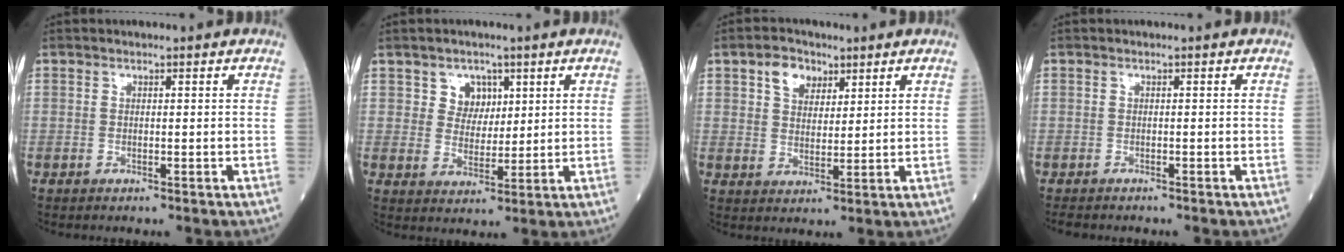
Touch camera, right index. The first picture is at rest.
{"total": 4.2, "force": [2.0, 3.4, 1.3], "torque": [-0.017, 0.003, 0.037]}
{"total": 5.2, "force": [2.8, 3.4, 2.6], "torque": [-0.051, 0.014, 0.053]}
{"total": 2.1, "force": [-1.9, 0.8, 0.5], "torque": [-0.012, -0.003, -0.029]}